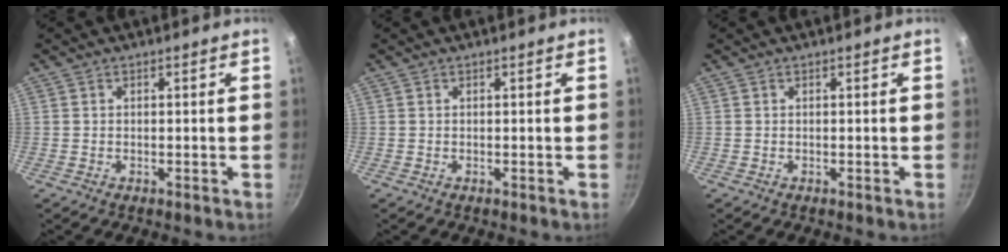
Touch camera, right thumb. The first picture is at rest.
{"total": 0.0}
{"total": 0.0}